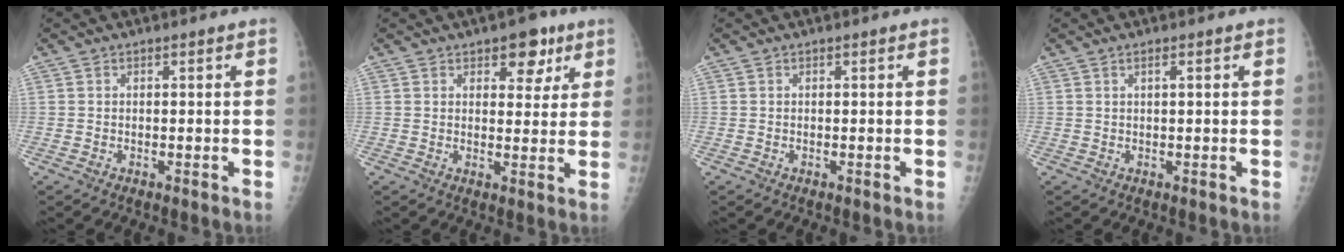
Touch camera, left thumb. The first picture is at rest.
{"total": 6.5, "force": [3.6, 3.8, 3.8], "torque": [-0.014, -0.014, 0.044]}
{"total": 0.0}
{"total": 1.0, "force": [0.4, 0.2, 0.9], "torque": [-0.020, 0.005, 0.007]}